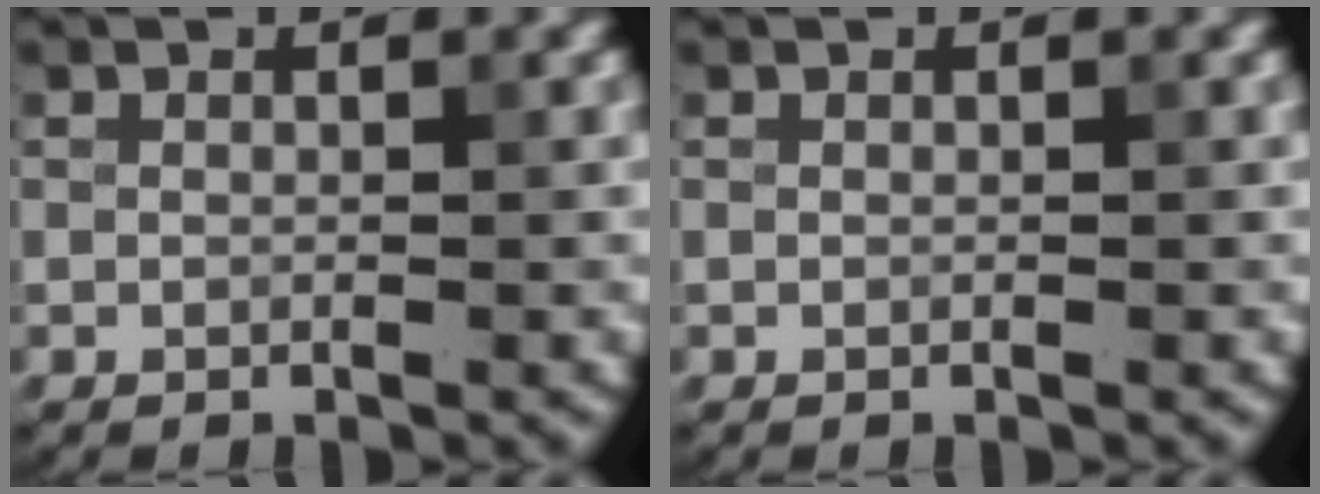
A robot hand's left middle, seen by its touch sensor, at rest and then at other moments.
{"total": 0.0}